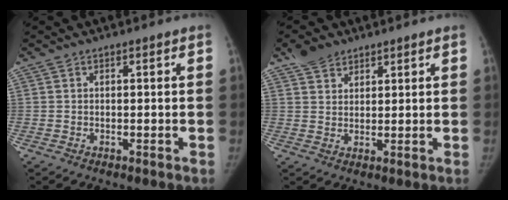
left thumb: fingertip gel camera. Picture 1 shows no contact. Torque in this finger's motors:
{"motor_torque": [0.76, -0.03, 0.51, -0.45, 0.01]}